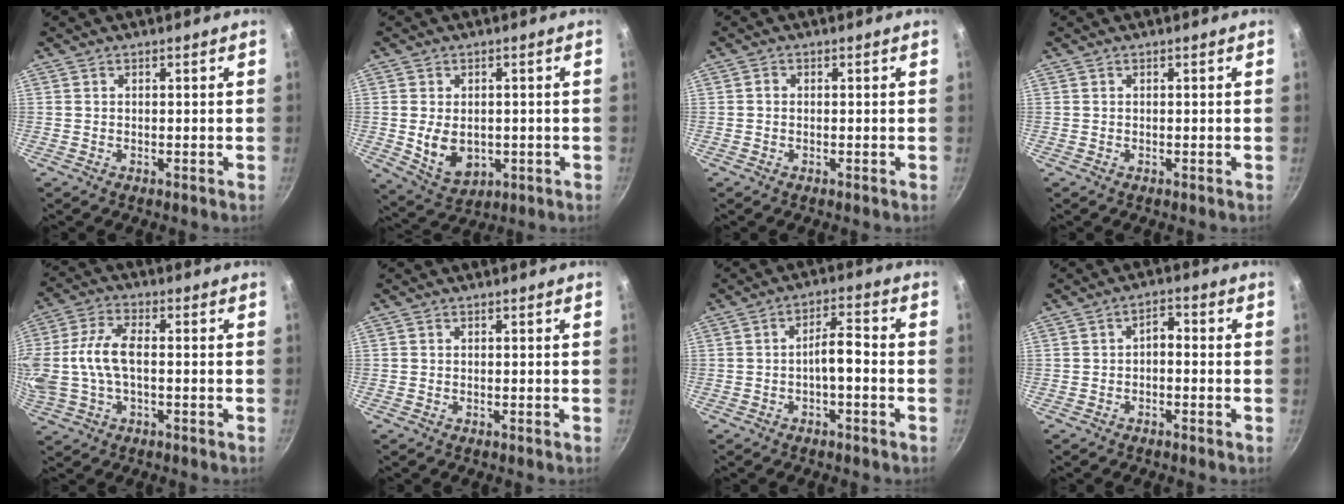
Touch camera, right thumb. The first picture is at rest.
{"total": 8.3, "force": [-0.6, 5.9, 5.8], "torque": [-0.086, -0.010, 0.007]}
{"total": 0.7, "force": [-0.1, 0.6, 0.3], "torque": [-0.004, 0.004, -0.003]}
{"total": 0.0}
{"total": 13.0, "force": [-0.5, 7.1, 10.9], "torque": [-0.239, 0.015, -0.020]}
{"total": 0.0}
{"total": 4.9, "force": [-1.4, 1.5, 4.5], "torque": [-0.074, 0.029, -0.025]}
{"total": 2.8, "force": [-0.8, 1.6, 2.2], "torque": [-0.027, 0.019, -0.015]}